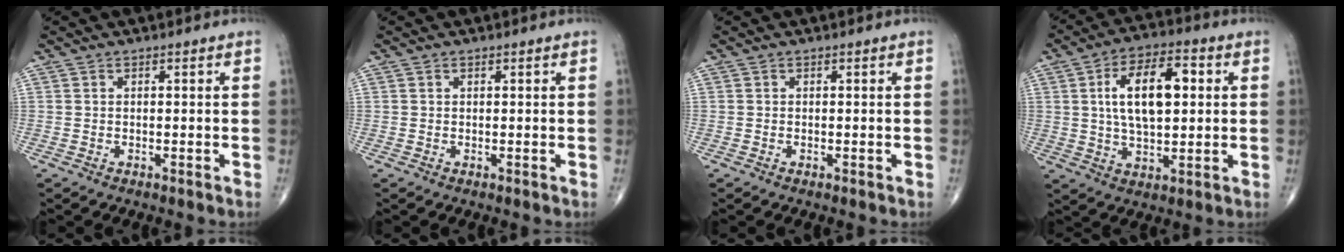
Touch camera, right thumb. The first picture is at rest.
{"total": 0.0}
{"total": 0.0}
{"total": 14.0, "force": [2.5, 6.9, 12.0], "torque": [-0.191, 0.008, 0.042]}